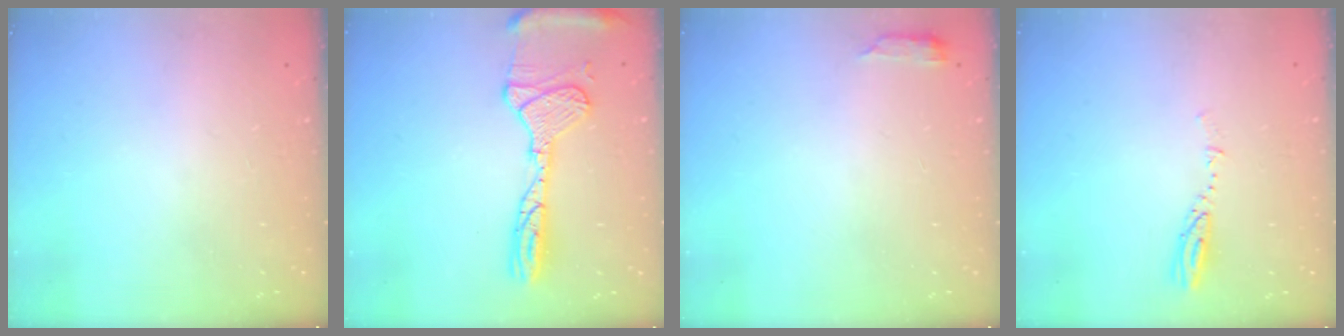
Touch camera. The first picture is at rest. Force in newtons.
{"total": 15.3, "press": 15.1, "slide": 2.2}
{"total": 2.9, "press": 2.9, "slide": 0.5}
{"total": 3.6, "press": 3.5, "slide": 0.4}